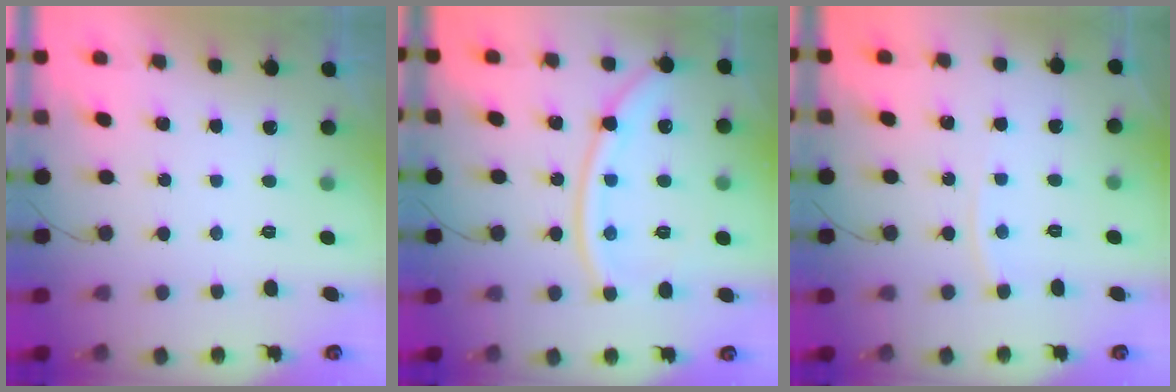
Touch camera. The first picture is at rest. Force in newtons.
{"total": 13.5, "press": 13.4, "slide": 1.8}
{"total": 3.0, "press": 3.0, "slide": 0.4}